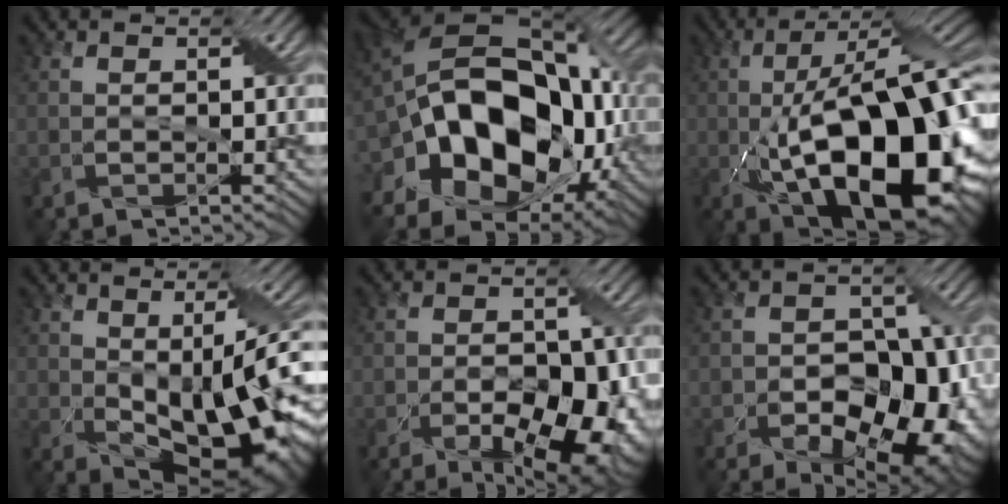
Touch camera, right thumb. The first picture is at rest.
{"total": 19.9, "force": [-2.5, 13.4, 14.4], "torque": [-0.277, -0.024, -0.025]}
{"total": 21.0, "force": [-4.1, 8.0, 18.9], "torque": [-0.309, 0.003, -0.077]}
{"total": 14.9, "force": [-1.4, 7.4, 12.8], "torque": [-0.202, -0.038, 0.001]}
{"total": 13.6, "force": [-7.0, 7.3, 9.1], "torque": [-0.090, -0.011, -0.075]}
{"total": 15.4, "force": [-7.7, 9.3, 9.5], "torque": [-0.113, -0.004, -0.100]}